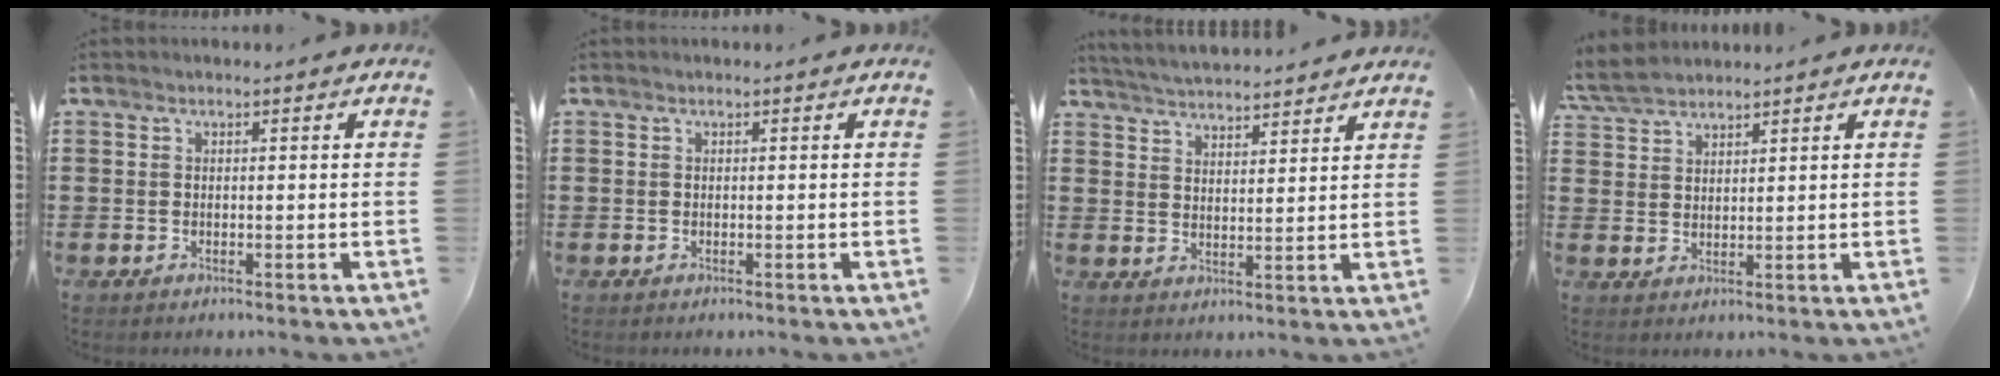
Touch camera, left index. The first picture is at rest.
{"total": 0.0}
{"total": 4.0, "force": [4.0, -0.2, 0.3], "torque": [-0.021, -0.019, 0.072]}
{"total": 4.1, "force": [3.7, 1.2, 1.2], "torque": [-0.037, -0.002, 0.071]}